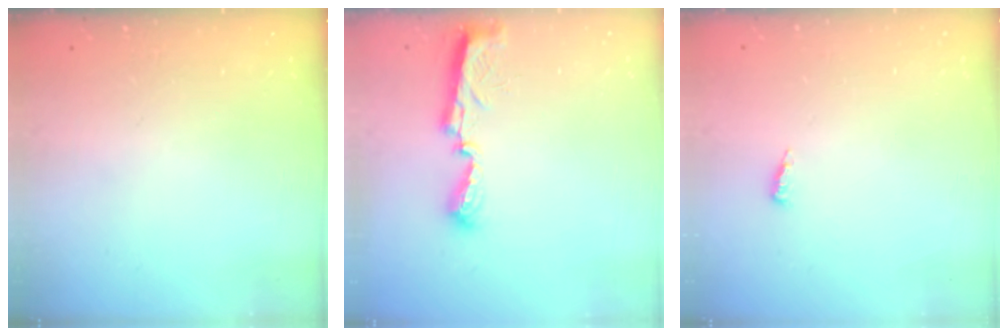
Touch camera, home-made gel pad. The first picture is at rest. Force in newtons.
{"total": 7.9, "press": 7.8, "slide": 0.4}
{"total": 4.2, "press": 4.2, "slide": 0.6}